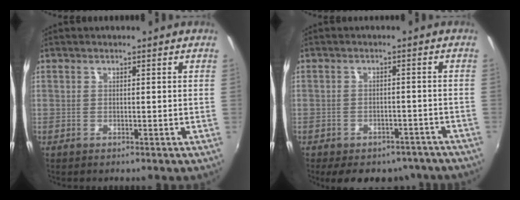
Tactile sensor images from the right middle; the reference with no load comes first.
{"total": 12.1, "force": [-9.3, 6.3, 4.7], "torque": [-0.099, 0.010, -0.108]}